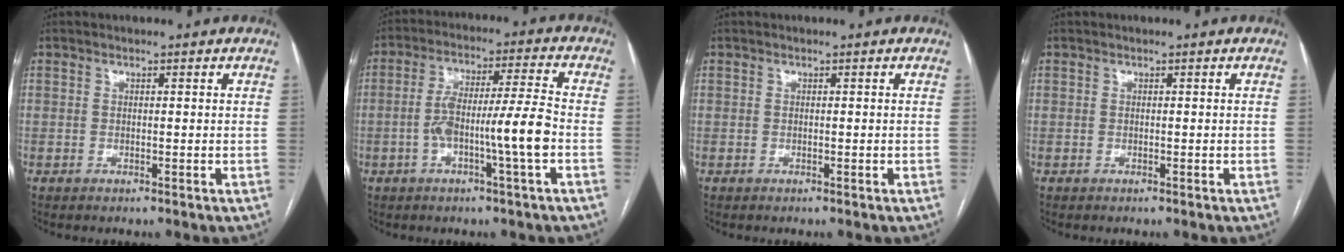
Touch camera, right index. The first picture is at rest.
{"total": 10.2, "force": [-2.6, -0.2, 9.9], "torque": [-0.180, 0.015, -0.048]}
{"total": 0.0}
{"total": 0.0}